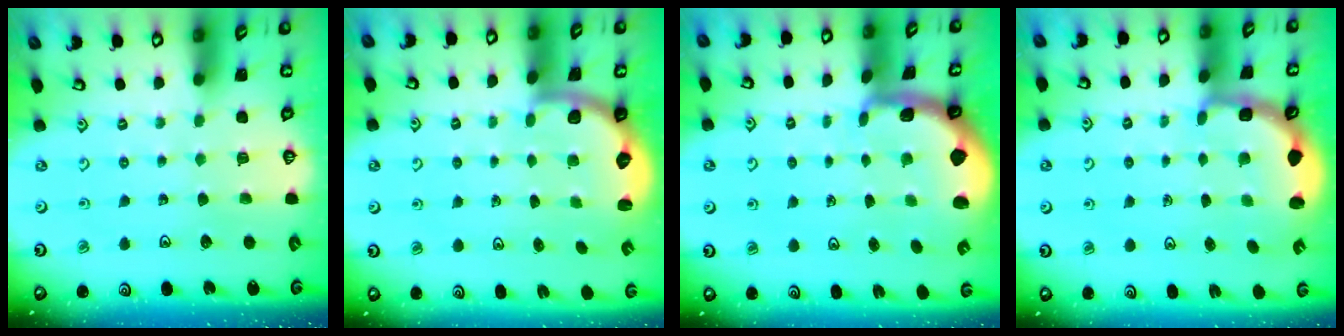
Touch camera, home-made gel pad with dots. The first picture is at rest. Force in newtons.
{"total": 2.5, "press": 2.1, "slide": 1.3}
{"total": 1.7, "press": 1.7, "slide": 0.3}
{"total": 3.8, "press": 3.2, "slide": 2.1}